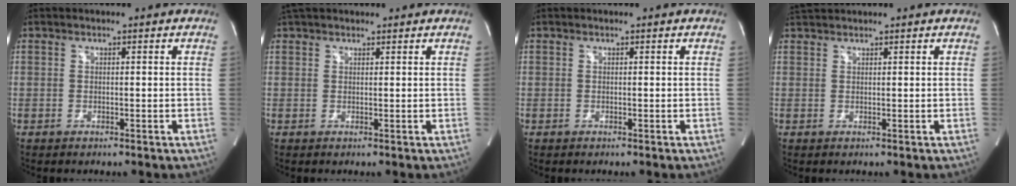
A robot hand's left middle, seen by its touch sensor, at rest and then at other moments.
{"total": 4.5, "force": [4.0, 1.3, 1.6], "torque": [-0.027, 0.038, 0.069]}
{"total": 0.0}
{"total": 2.3, "force": [2.3, -0.2, 0.4], "torque": [-0.014, 0.021, 0.047]}